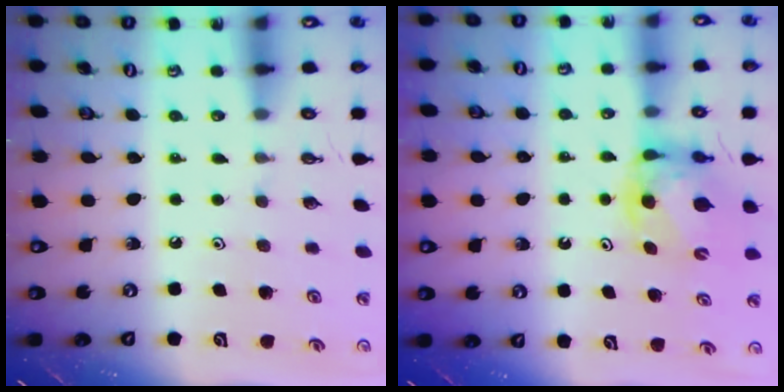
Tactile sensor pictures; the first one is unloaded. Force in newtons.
{"total": 6.8, "press": 6.8, "slide": 0.4}